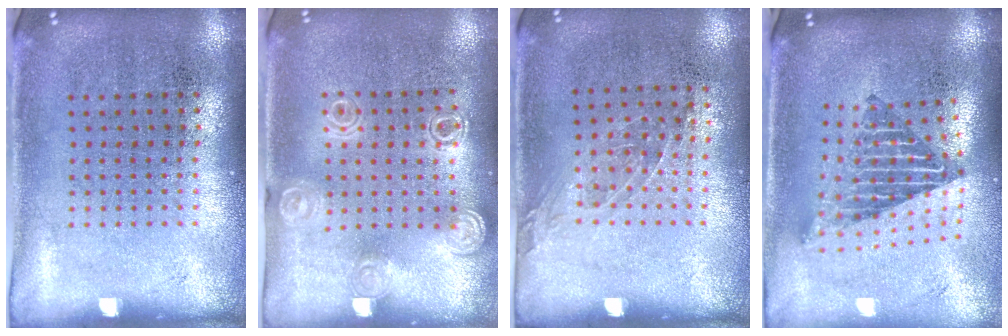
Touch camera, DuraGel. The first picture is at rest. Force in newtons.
{"total": 1.3, "press": 1.2, "slide": 0.3}
{"total": 1.0, "press": 0.7, "slide": 0.6}
{"total": 2.2, "press": 1.6, "slide": 1.6}